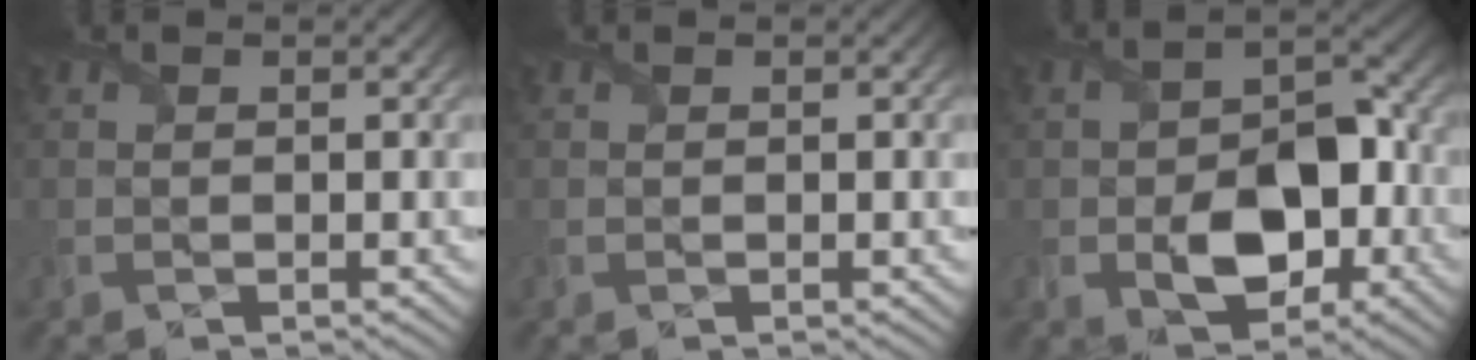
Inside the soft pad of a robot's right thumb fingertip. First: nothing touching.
{"total": 0.0}
{"total": 8.2, "force": [-2.5, 5.0, 6.1], "torque": [-0.094, -0.005, -0.042]}